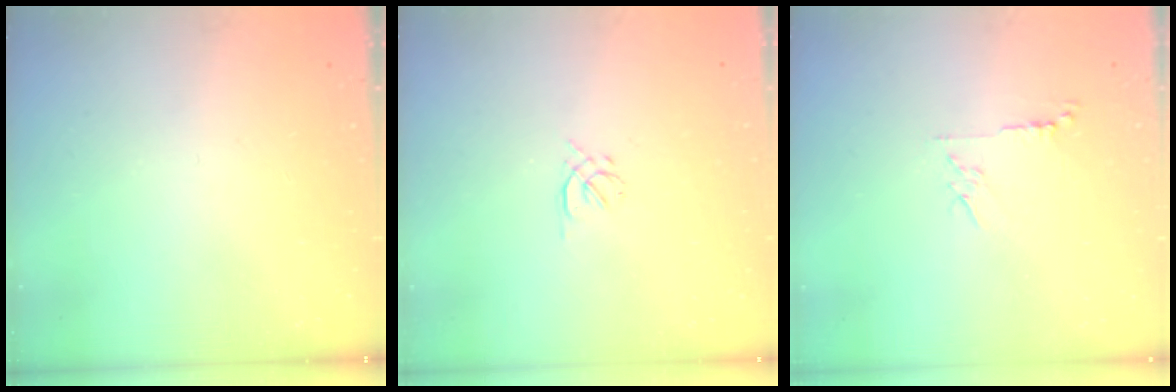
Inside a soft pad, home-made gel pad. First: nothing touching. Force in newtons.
{"total": 1.6, "press": 1.5, "slide": 0.6}
{"total": 5.5, "press": 5.5, "slide": 0.7}